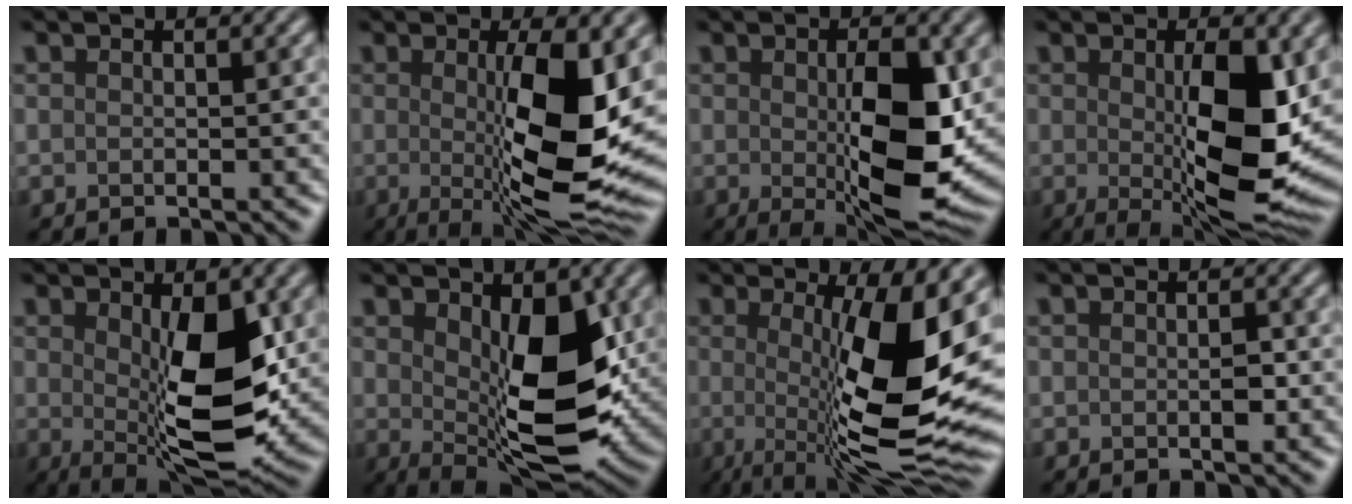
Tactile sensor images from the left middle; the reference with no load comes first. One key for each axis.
{"total": 11.3, "fx": -0.4, "fy": 2.7, "fz": 11.0, "tx": -0.169, "ty": -0.022, "tz": 0.005}
{"total": 9.2, "fx": -0.3, "fy": 3.0, "fz": 8.7, "tx": -0.135, "ty": -0.015, "tz": 0.008}
{"total": 10.3, "fx": -0.1, "fy": 3.0, "fz": 9.8, "tx": -0.148, "ty": -0.020, "tz": 0.010}
{"total": 8.9, "fx": 0.4, "fy": 3.0, "fz": 8.3, "tx": -0.129, "ty": -0.015, "tz": 0.018}
{"total": 9.6, "fx": 0.7, "fy": 4.3, "fz": 8.6, "tx": -0.130, "ty": -0.009, "tz": 0.021}
{"total": 13.8, "fx": -0.3, "fy": 3.6, "fz": 13.3, "tx": -0.181, "ty": -0.013, "tz": -0.004}
{"total": 0.8, "fx": -0.3, "fy": 0.0, "fz": 0.8, "tx": -0.017, "ty": -0.002, "tz": 0.000}